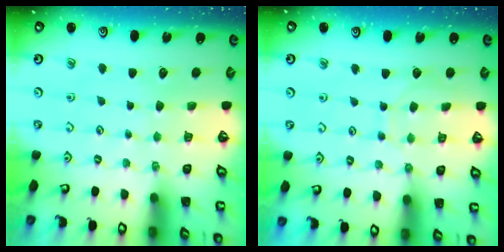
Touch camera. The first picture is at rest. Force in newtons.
{"total": 5.5, "press": 5.5, "slide": 0.3}